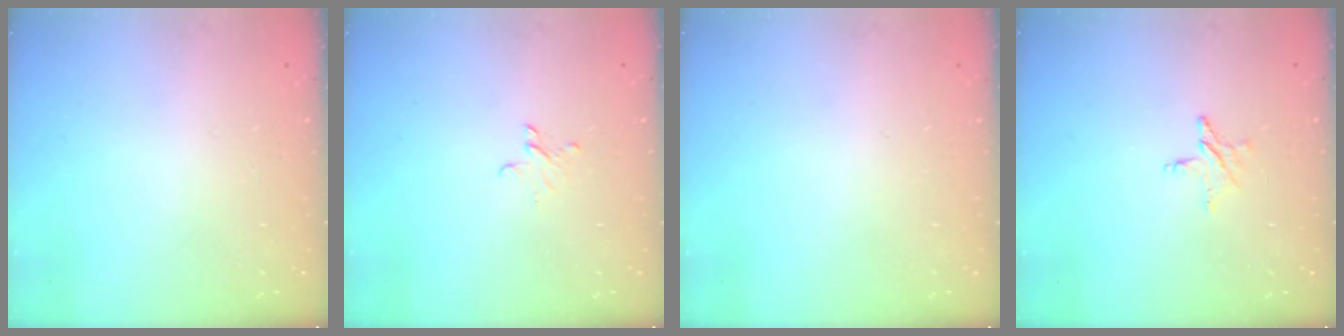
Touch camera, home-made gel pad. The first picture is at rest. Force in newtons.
{"total": 2.6, "press": 2.6, "slide": 0.2}
{"total": 0.0}
{"total": 4.7, "press": 4.7, "slide": 0.4}